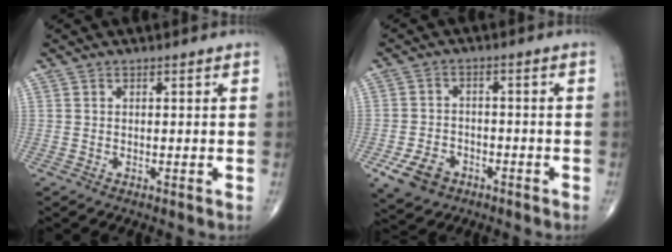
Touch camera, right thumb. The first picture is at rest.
{"total": 7.0, "force": [-3.6, 5.0, 3.3], "torque": [-0.053, 0.017, -0.058]}